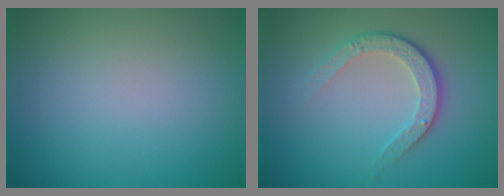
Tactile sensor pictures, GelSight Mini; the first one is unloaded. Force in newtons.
{"total": 3.5, "press": 2.5, "slide": 2.4}